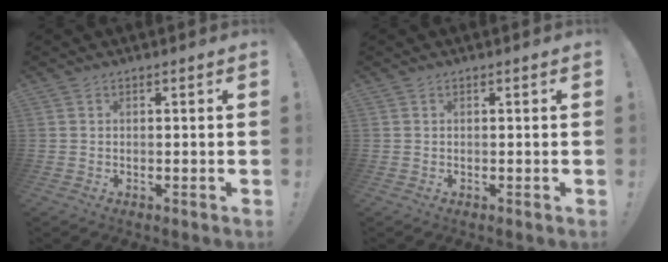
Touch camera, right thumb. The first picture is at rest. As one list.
[{"total": 0.0}]